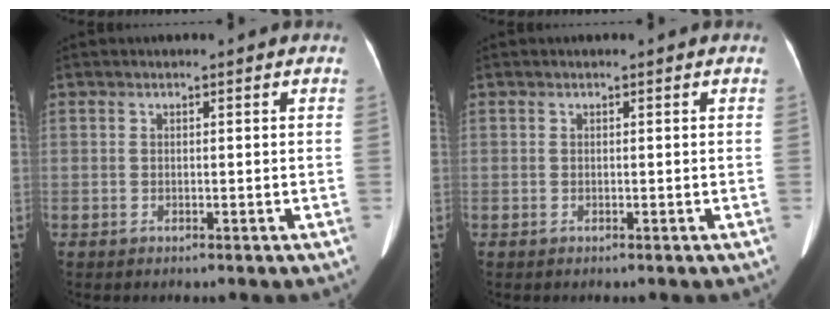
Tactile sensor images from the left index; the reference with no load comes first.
{"total": 0.0}